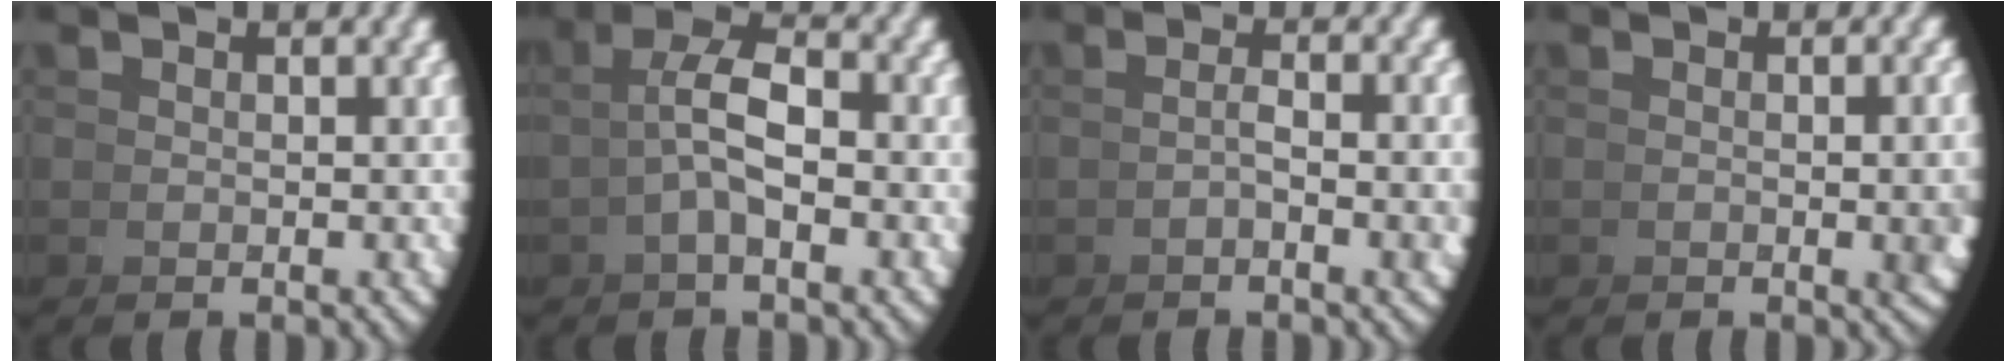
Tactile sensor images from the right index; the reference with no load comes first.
{"total": 4.2, "force": [1.2, 1.6, 3.7], "torque": [-0.061, 0.005, 0.015]}
{"total": 2.0, "force": [-0.7, -0.6, 1.8], "torque": [-0.016, 0.008, -0.014]}
{"total": 3.4, "force": [-0.2, 1.1, 3.2], "torque": [-0.029, 0.010, -0.010]}